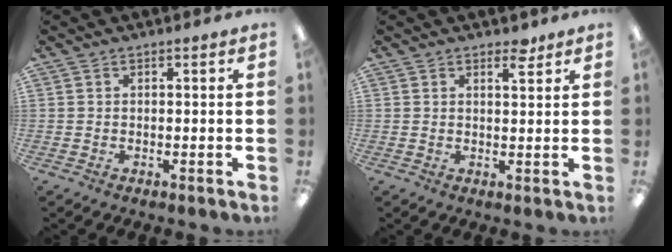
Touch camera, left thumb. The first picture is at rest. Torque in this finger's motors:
{"motor_torque": [-0.04, 0.17, -0.24, -0.30, 0.00]}